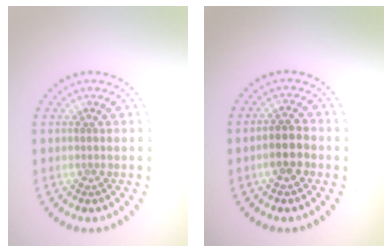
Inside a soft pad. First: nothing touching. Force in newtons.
{"total": 2.5, "press": 2.4, "slide": 0.8}